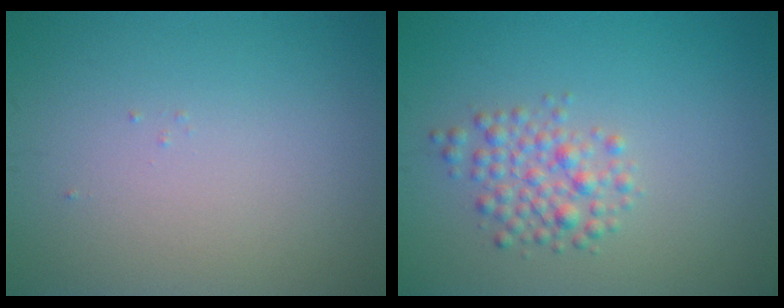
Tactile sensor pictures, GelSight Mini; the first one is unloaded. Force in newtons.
{"total": 2.7, "press": 2.7, "slide": 0.1}